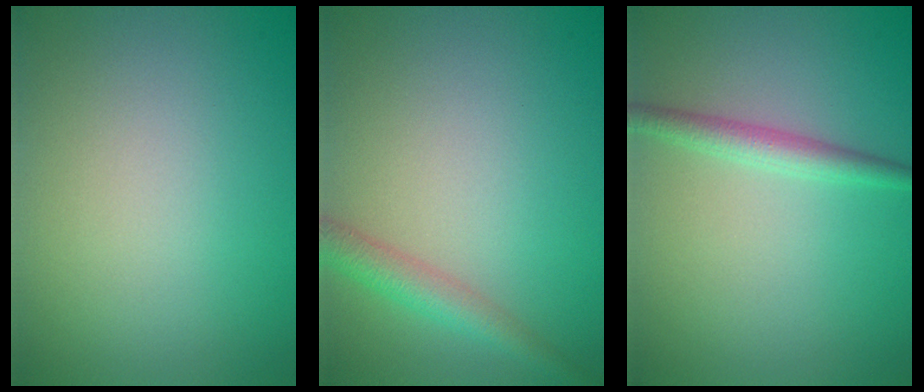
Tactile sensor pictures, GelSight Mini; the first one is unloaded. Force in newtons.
{"total": 2.8, "press": 2.8, "slide": 0.1}
{"total": 2.0, "press": 2.0, "slide": 0.1}